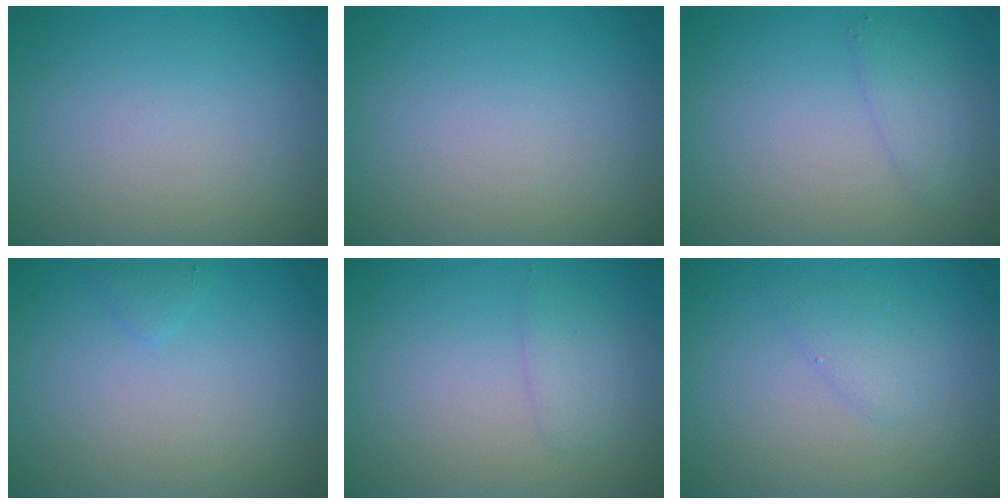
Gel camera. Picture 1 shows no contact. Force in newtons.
{"total": 0.0}
{"total": 1.8, "press": 1.8, "slide": 0.1}
{"total": 0.7, "press": 0.7, "slide": 0.0}
{"total": 1.4, "press": 1.4, "slide": 0.1}
{"total": 1.5, "press": 1.5, "slide": 0.1}